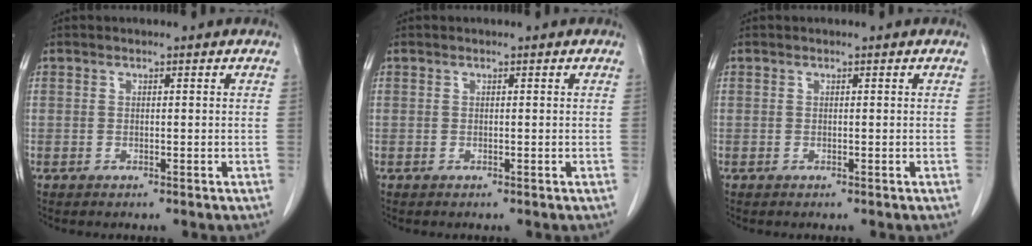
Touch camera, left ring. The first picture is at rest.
{"total": 0.0}
{"total": 0.0}